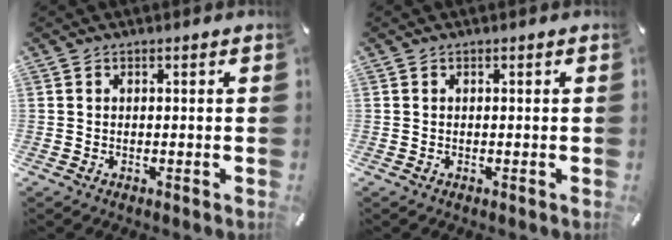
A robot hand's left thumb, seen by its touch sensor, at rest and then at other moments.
{"total": 0.0}